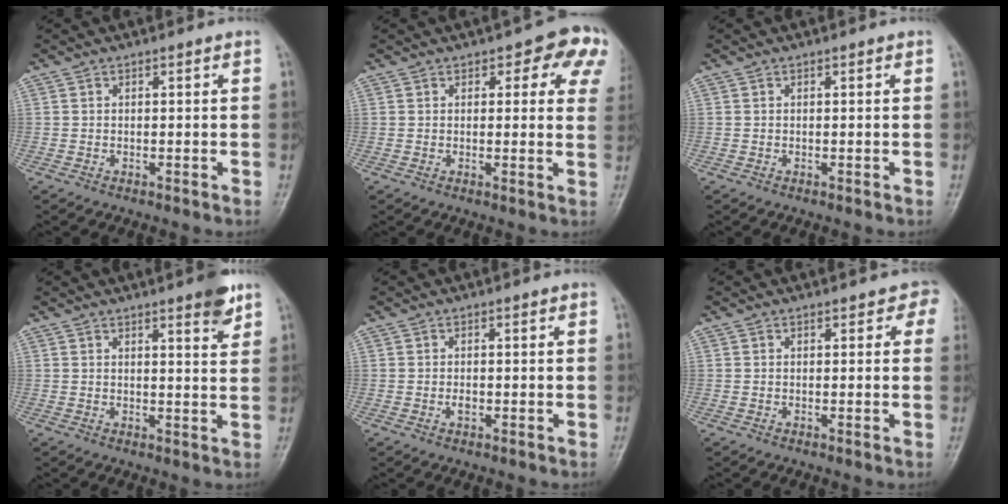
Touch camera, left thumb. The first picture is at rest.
{"total": 8.7, "force": [4.1, 4.6, 6.1], "torque": [-0.011, -0.008, 0.037]}
{"total": 0.0}
{"total": 4.8, "force": [3.2, 1.0, 3.5], "torque": [-0.032, -0.019, 0.039]}
{"total": 1.1, "force": [-0.4, 0.7, 0.7], "torque": [-0.005, 0.000, -0.006]}
{"total": 2.4, "force": [1.3, 1.8, 1.0], "torque": [0.025, -0.003, 0.003]}